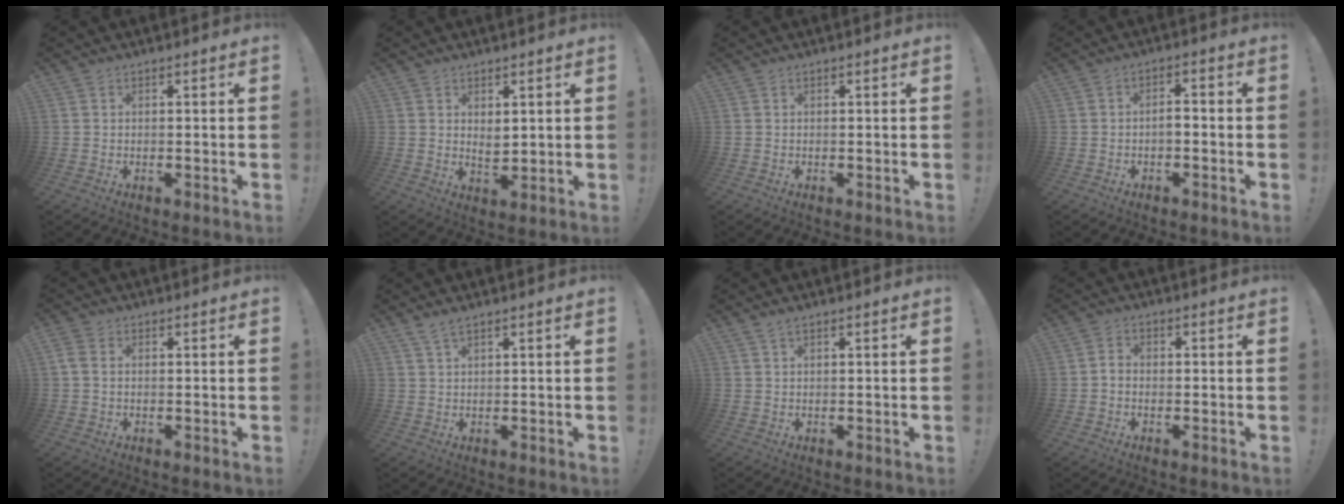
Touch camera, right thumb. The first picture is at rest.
{"total": 3.7, "force": [2.3, 1.9, 2.3], "torque": [-0.021, -0.021, 0.038]}
{"total": 0.0}
{"total": 2.8, "force": [-1.3, 0.9, 2.3], "torque": [-0.039, 0.005, -0.024]}
{"total": 2.6, "force": [0.7, 1.8, 1.9], "torque": [-0.035, 0.007, 0.014]}
{"total": 2.6, "force": [1.9, 0.4, 1.7], "torque": [-0.040, -0.004, 0.035]}
{"total": 1.0, "force": [0.7, 0.2, 0.7], "torque": [-0.019, 0.001, 0.013]}
{"total": 1.5, "force": [-0.9, 0.7, 1.0], "torque": [-0.015, 0.006, -0.015]}